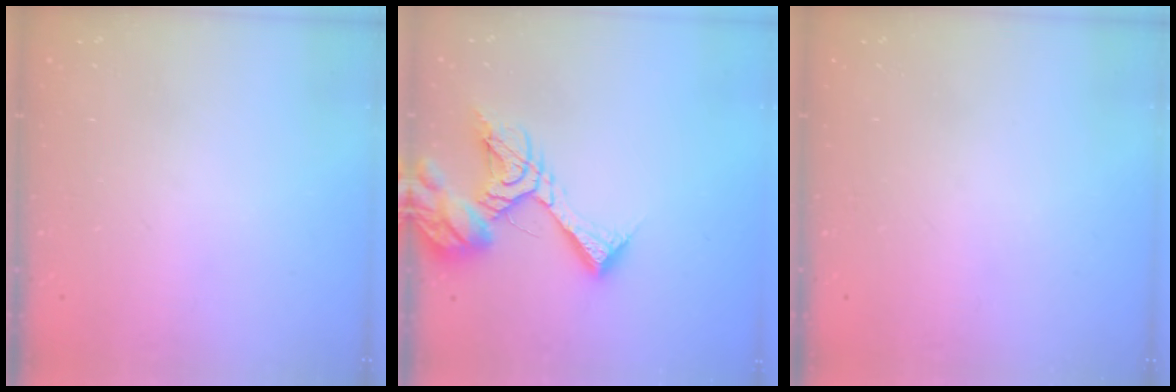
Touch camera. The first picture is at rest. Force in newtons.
{"total": 14.0, "press": 14.0, "slide": 1.5}
{"total": 0.0}